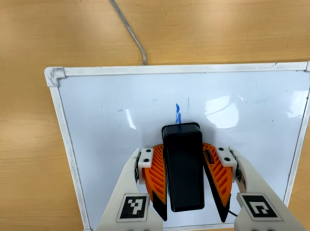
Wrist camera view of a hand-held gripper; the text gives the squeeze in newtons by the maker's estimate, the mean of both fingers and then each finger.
{"total": 15.5, "left": 15.7, "right": 15.3}